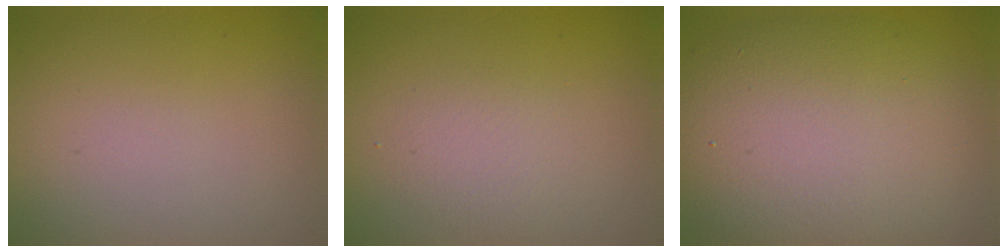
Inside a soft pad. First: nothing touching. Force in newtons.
{"total": 1.7, "press": 1.7, "slide": 0.0}
{"total": 10.3, "press": 10.3, "slide": 0.6}